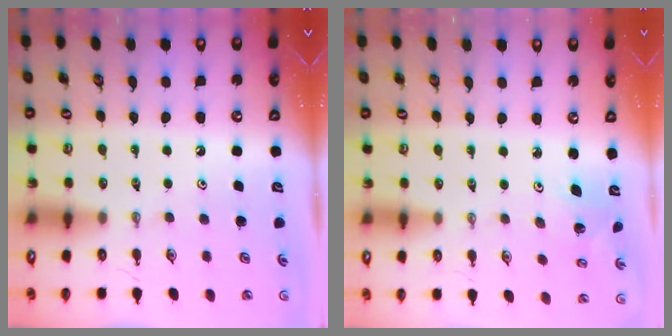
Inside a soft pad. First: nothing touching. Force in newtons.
{"total": 2.7, "press": 2.7, "slide": 0.2}